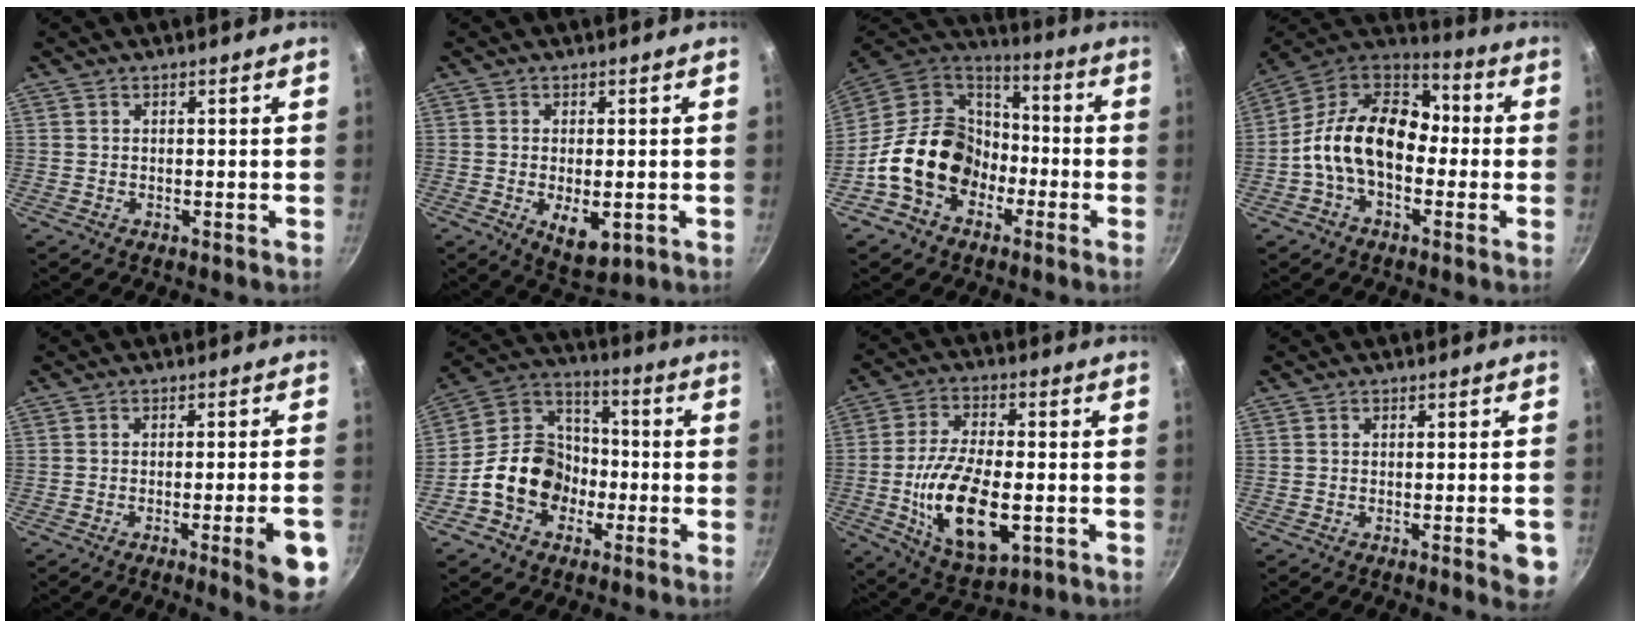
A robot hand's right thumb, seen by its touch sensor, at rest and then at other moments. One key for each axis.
{"total": 6.6, "fx": -1.5, "fy": 3.2, "fz": 5.6, "tx": -0.080, "ty": -0.011, "tz": -0.011}
{"total": 18.4, "fx": -5.8, "fy": 14.3, "fz": 10.0, "tx": -0.138, "ty": 0.065, "tz": -0.110}
{"total": 17.4, "fx": -2.0, "fy": 11.8, "fz": 12.6, "tx": -0.176, "ty": 0.047, "tz": -0.059}
{"total": 9.7, "fx": -3.9, "fy": 1.2, "fz": 8.8, "tx": -0.101, "ty": 0.016, "tz": -0.047}
{"total": 14.5, "fx": -4.6, "fy": 11.6, "fz": 7.4, "tx": -0.085, "ty": 0.056, "tz": -0.097}
{"total": 17.0, "fx": -3.6, "fy": 8.1, "fz": 14.5, "tx": -0.260, "ty": 0.006, "tz": -0.059}
{"total": 5.0, "fx": -2.0, "fy": 0.9, "fz": 4.5, "tx": -0.048, "ty": 0.006, "tz": -0.024}